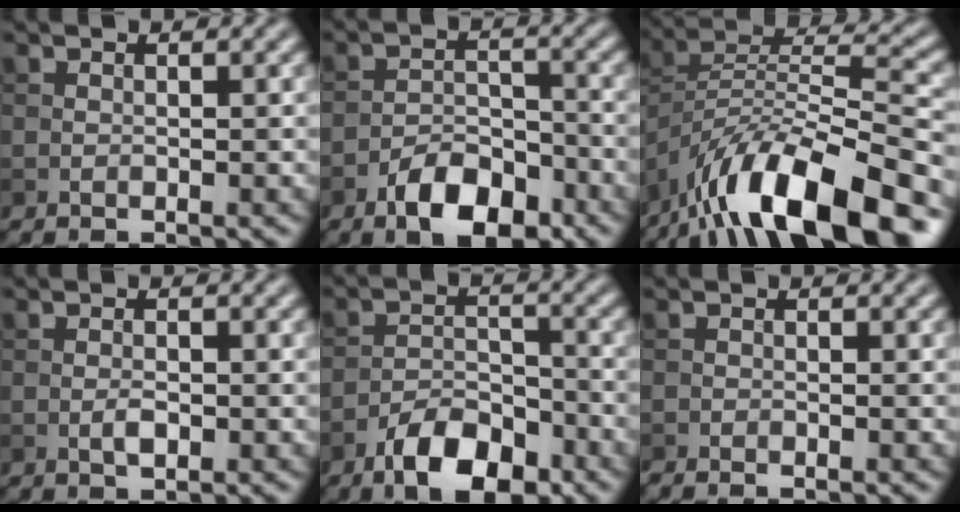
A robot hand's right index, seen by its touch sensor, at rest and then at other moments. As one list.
[{"total": 5.8, "force": [-3.6, 2.7, 3.6], "torque": [-0.054, 0.003, -0.067]}, {"total": 14.0, "force": [-9.9, 4.2, 9.0], "torque": [-0.156, 0.012, -0.181]}, {"total": 1.3, "force": [-0.5, 0.5, 1.1], "torque": [-0.021, 0.000, -0.010]}, {"total": 6.5, "force": [-4.2, 2.8, 4.1], "torque": [-0.063, 0.004, -0.075]}, {"total": 1.1, "force": [-0.9, 0.0, 0.6], "torque": [-0.015, -0.001, -0.018]}]